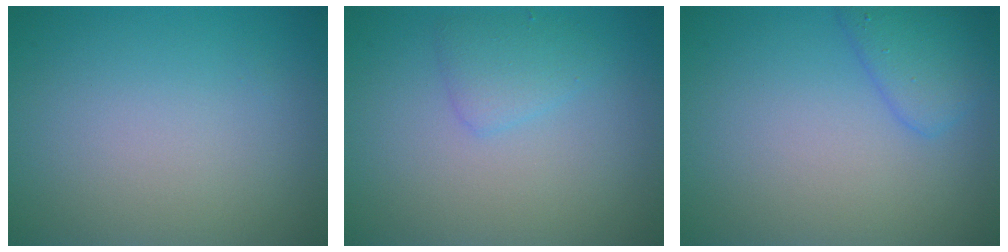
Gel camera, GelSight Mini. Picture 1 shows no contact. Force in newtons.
{"total": 1.8, "press": 1.8, "slide": 0.1}
{"total": 1.8, "press": 1.8, "slide": 0.1}